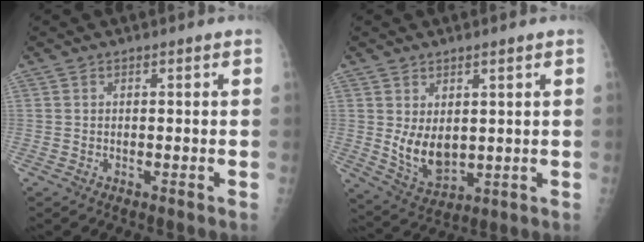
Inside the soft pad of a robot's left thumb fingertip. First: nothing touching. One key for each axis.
{"total": 7.9, "fx": 1.4, "fy": 4.6, "fz": 6.3, "tx": -0.092, "ty": -0.023, "tz": 0.045}